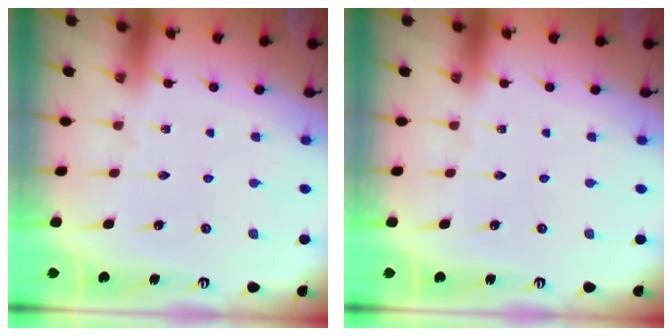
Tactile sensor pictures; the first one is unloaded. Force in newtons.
{"total": 0.0}